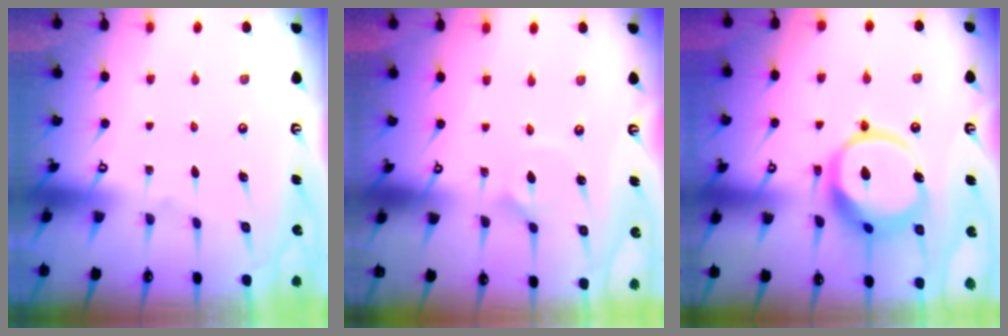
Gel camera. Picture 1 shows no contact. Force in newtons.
{"total": 2.2, "press": 2.2, "slide": 0.4}
{"total": 15.8, "press": 15.7, "slide": 1.8}